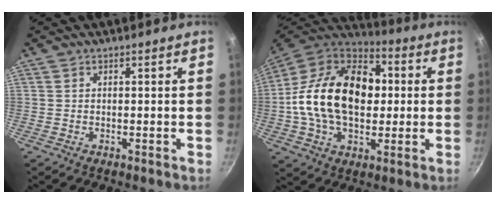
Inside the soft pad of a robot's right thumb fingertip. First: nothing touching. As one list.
[{"total": 24.6, "force": [1.2, 16.4, 18.2], "torque": [-0.288, 0.032, 0.007]}]